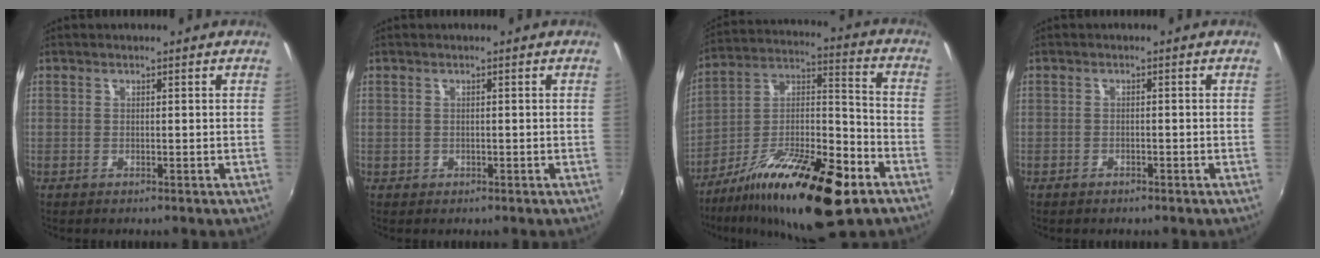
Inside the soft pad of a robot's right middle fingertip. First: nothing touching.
{"total": 0.7, "force": [-0.2, 0.7, 0.1], "torque": [0.000, -0.003, -0.001]}
{"total": 23.6, "force": [-13.7, 6.9, 18.0], "torque": [-0.301, -0.010, -0.230]}
{"total": 1.3, "force": [-1.0, 0.7, 0.2], "torque": [-0.007, -0.002, -0.017]}